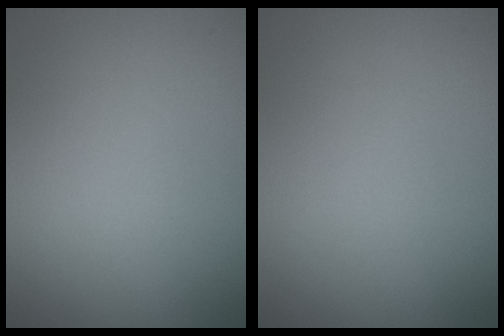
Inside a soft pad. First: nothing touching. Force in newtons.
{"total": 0.0}